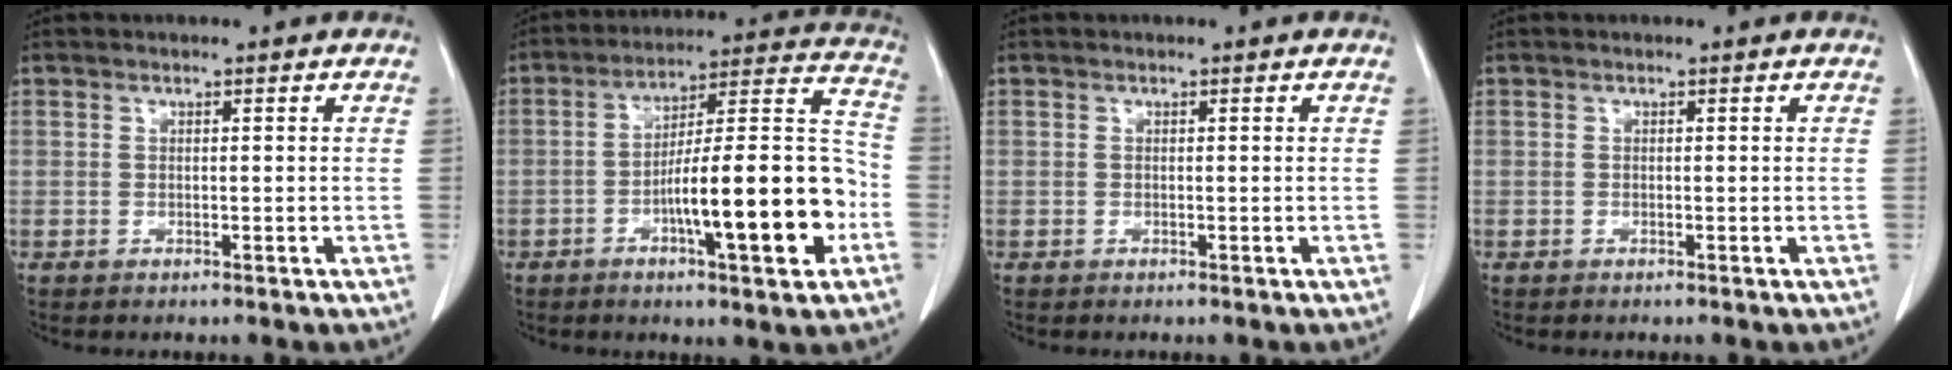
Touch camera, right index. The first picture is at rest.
{"total": 18.1, "force": [-5.7, 2.6, 17.0], "torque": [-0.259, 0.017, -0.083]}
{"total": 0.0}
{"total": 0.0}